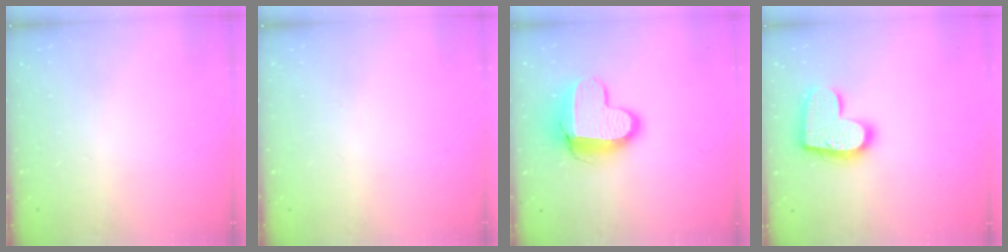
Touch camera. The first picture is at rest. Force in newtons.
{"total": 0.0}
{"total": 13.3, "press": 13.3, "slide": 0.9}
{"total": 16.4, "press": 16.4, "slide": 1.0}